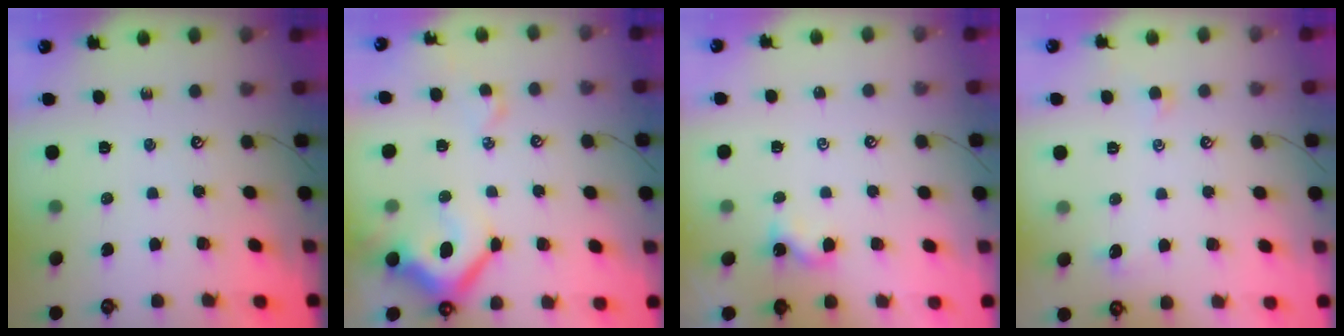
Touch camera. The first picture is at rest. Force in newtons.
{"total": 11.3, "press": 11.1, "slide": 1.7}
{"total": 0.0}
{"total": 0.8, "press": 0.5, "slide": 0.7}